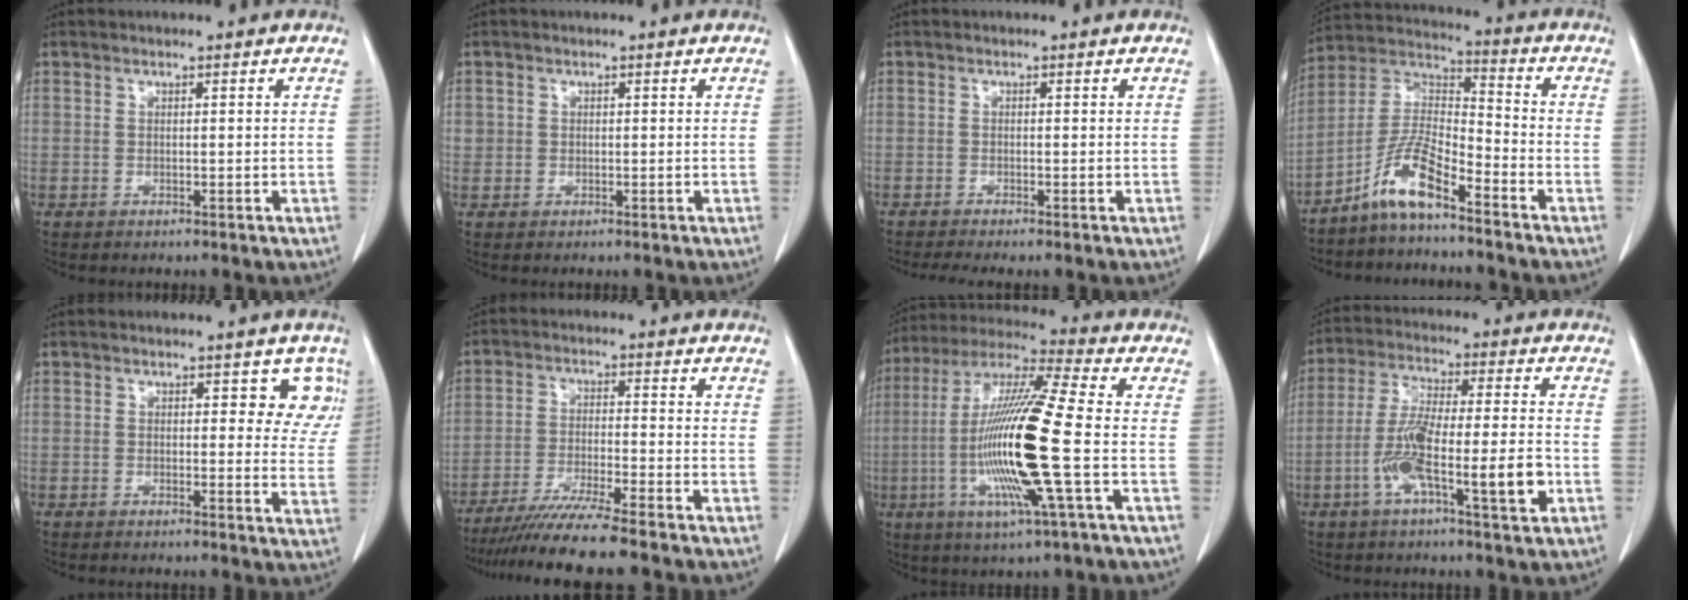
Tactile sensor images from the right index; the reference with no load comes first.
{"total": 1.2, "force": [0.2, 1.1, 0.2], "torque": [0.008, 0.004, 0.000]}
{"total": 2.7, "force": [-2.1, -0.1, 1.6], "torque": [-0.025, -0.006, -0.037]}
{"total": 8.7, "force": [-6.1, 1.2, 6.2], "torque": [-0.132, 0.011, -0.121]}
{"total": 4.9, "force": [2.5, 2.9, 3.1], "torque": [-0.005, -0.001, 0.017]}
{"total": 10.4, "force": [-8.7, -1.3, 5.5], "torque": [-0.082, -0.034, -0.144]}
{"total": 18.3, "force": [-3.3, 0.1, 18.0], "torque": [-0.368, -0.010, -0.072]}
{"total": 12.3, "force": [-3.9, 1.4, 11.6], "torque": [-0.211, 0.001, -0.070]}